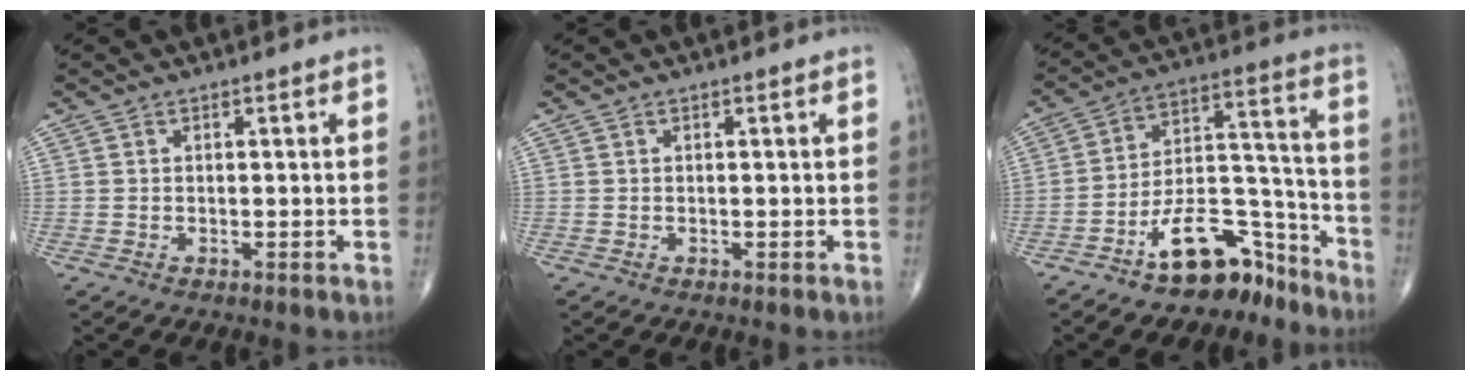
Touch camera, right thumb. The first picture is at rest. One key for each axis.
{"total": 0.0}
{"total": 13.9, "fx": -9.9, "fy": 6.6, "fz": 7.3, "tx": -0.089, "ty": 0.108, "tz": -0.167}